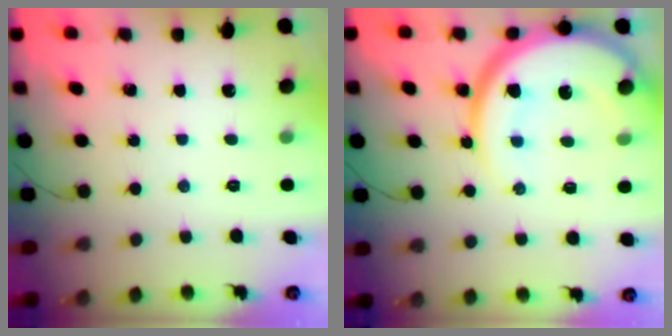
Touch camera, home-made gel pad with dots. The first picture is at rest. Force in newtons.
{"total": 16.4, "press": 16.4, "slide": 1.5}